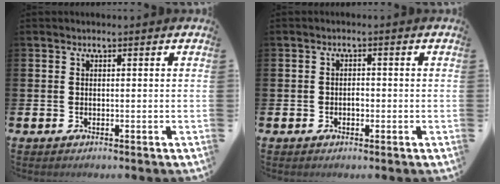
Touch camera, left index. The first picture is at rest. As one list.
[{"total": 1.2, "force": [-0.4, 0.9, 0.8], "torque": [-0.002, -0.002, -0.012]}]